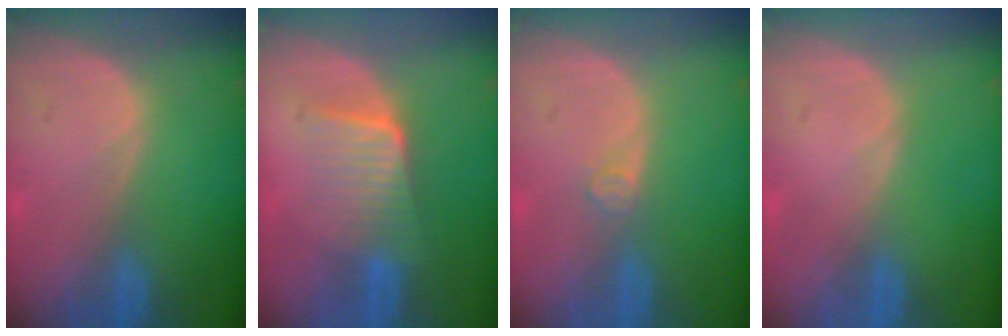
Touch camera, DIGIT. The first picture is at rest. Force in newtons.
{"total": 6.8, "press": 6.0, "slide": 3.2}
{"total": 1.5, "press": 1.5, "slide": 0.2}
{"total": 0.0}